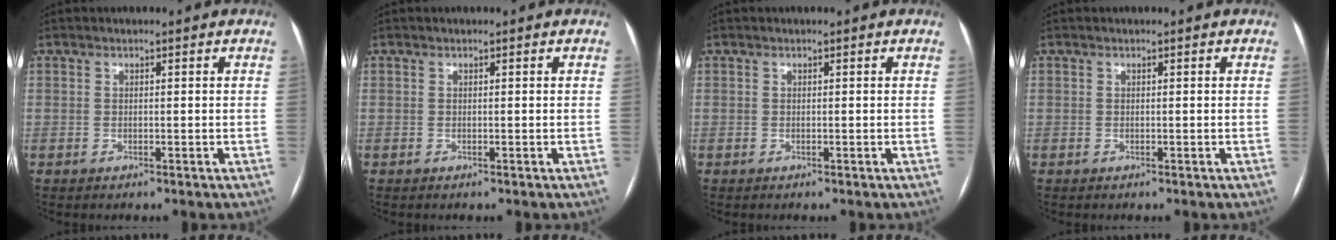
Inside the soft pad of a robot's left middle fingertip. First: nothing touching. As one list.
[{"total": 0.0}, {"total": 0.0}, {"total": 0.0}]